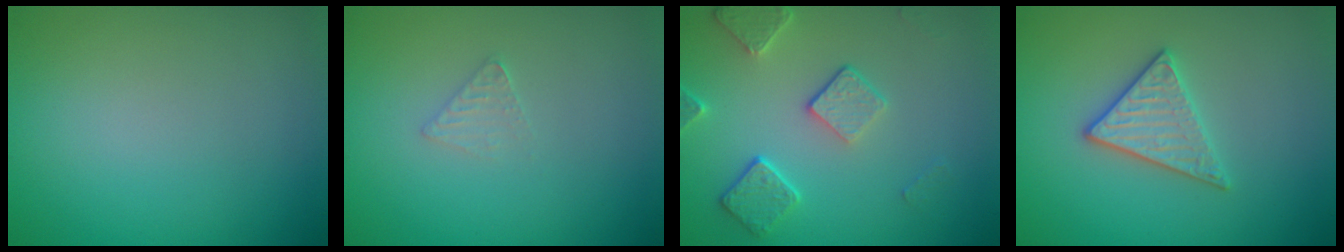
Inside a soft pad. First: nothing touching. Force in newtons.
{"total": 1.0, "press": 1.0, "slide": 0.1}
{"total": 3.9, "press": 3.1, "slide": 2.3}
{"total": 3.2, "press": 3.0, "slide": 1.0}